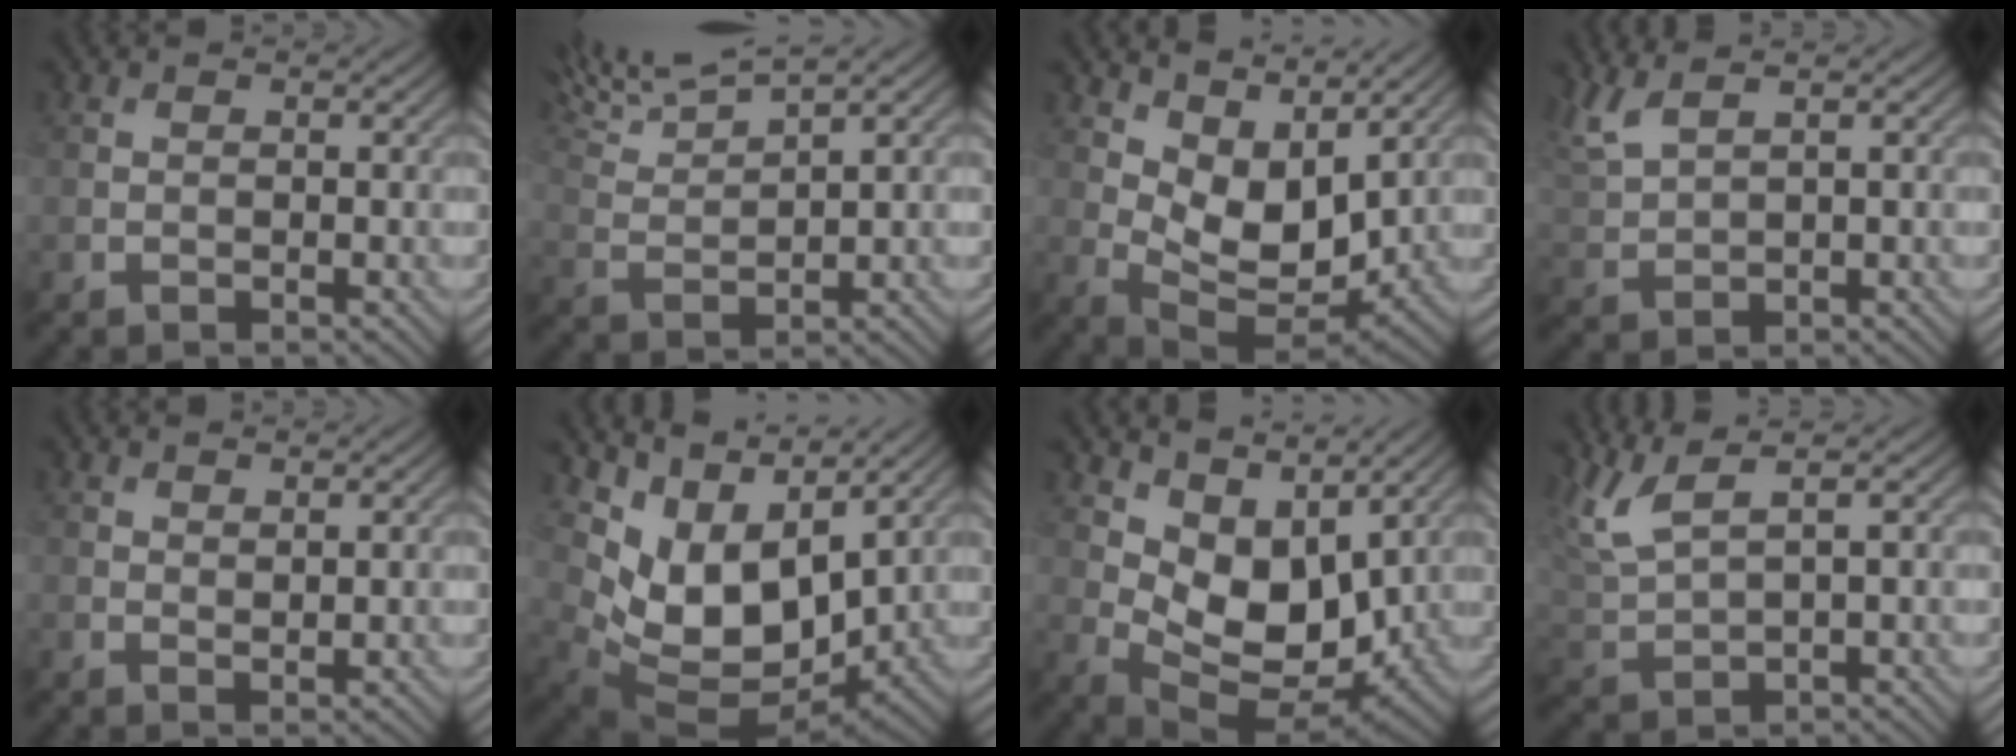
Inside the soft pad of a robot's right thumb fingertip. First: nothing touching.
{"total": 7.9, "force": [6.2, 1.3, 4.7], "torque": [-0.108, 0.022, 0.112]}
{"total": 8.4, "force": [4.5, 4.4, 5.6], "torque": [-0.120, -0.008, 0.081]}
{"total": 4.9, "force": [3.4, 1.3, 3.2], "torque": [-0.091, 0.015, 0.077]}
{"total": 1.1, "force": [0.9, 0.4, 0.5], "torque": [-0.013, -0.005, 0.019]}
{"total": 10.5, "force": [3.9, 6.2, 7.5], "torque": [-0.174, -0.016, 0.085]}
{"total": 9.3, "force": [3.8, 5.6, 6.4], "torque": [-0.134, -0.013, 0.074]}
{"total": 6.4, "force": [3.9, 1.8, 4.8], "torque": [-0.119, 0.015, 0.083]}